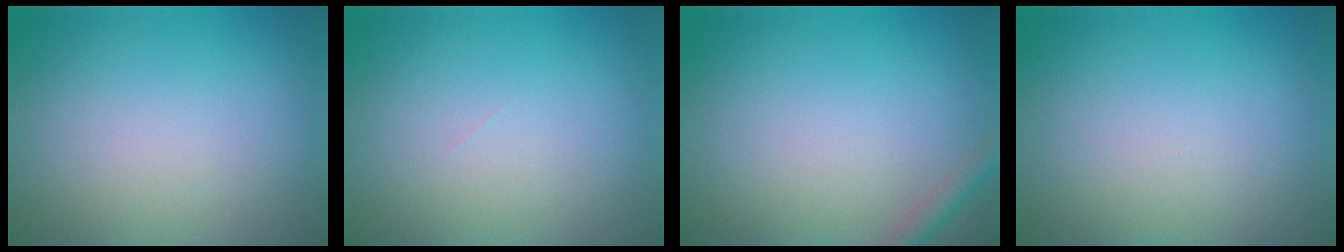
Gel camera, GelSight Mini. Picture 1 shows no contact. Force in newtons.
{"total": 0.0}
{"total": 1.5, "press": 1.5, "slide": 0.0}
{"total": 0.0}